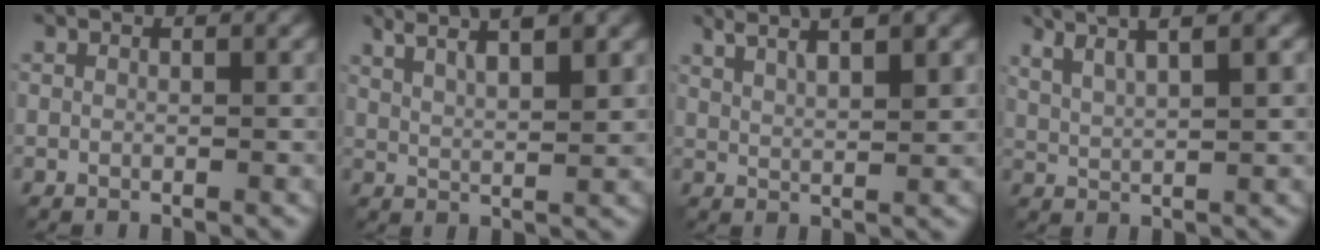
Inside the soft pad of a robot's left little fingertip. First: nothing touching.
{"total": 7.7, "force": [5.0, 2.2, 5.4], "torque": [-0.070, 0.024, 0.058]}
{"total": 7.0, "force": [4.5, 2.0, 5.0], "torque": [-0.064, 0.027, 0.052]}
{"total": 6.3, "force": [3.9, 1.7, 4.6], "torque": [-0.068, 0.024, 0.045]}